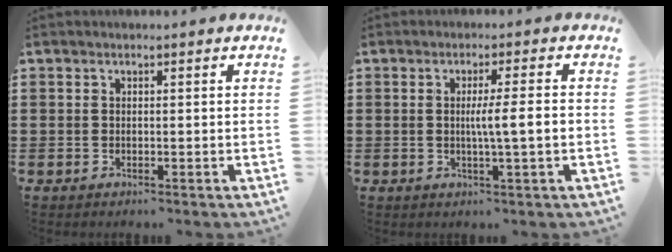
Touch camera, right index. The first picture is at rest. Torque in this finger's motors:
{"motor_torque": [1.16, 0.33, 0.41, 0.12]}